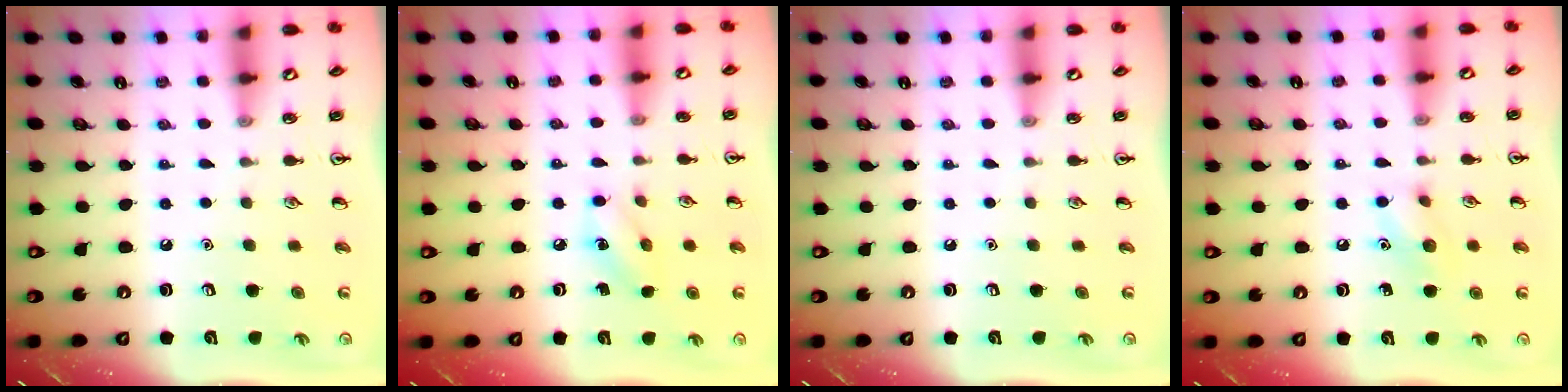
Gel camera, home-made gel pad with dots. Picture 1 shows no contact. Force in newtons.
{"total": 5.3, "press": 5.1, "slide": 1.3}
{"total": 0.0}
{"total": 7.0, "press": 6.9, "slide": 1.3}